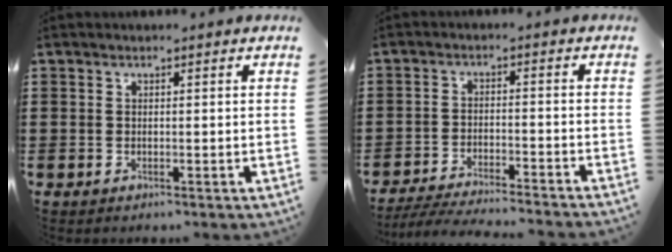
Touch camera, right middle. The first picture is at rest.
{"total": 4.6, "force": [-4.4, -0.2, 1.3], "torque": [-0.027, -0.009, -0.089]}